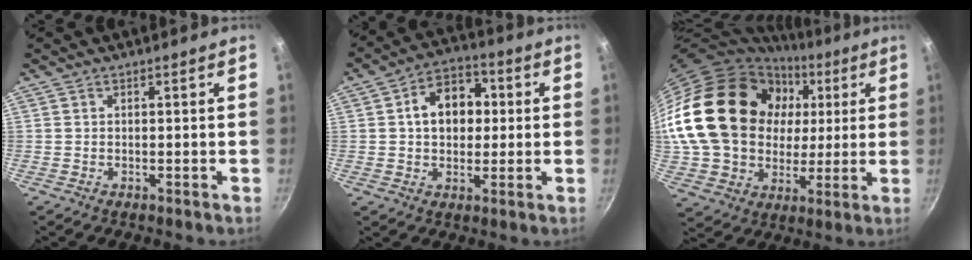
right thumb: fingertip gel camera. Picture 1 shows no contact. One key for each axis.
{"total": 10.9, "fx": 1.4, "fy": 8.0, "fz": 7.2, "tx": -0.070, "ty": 0.017, "tz": 0.009}
{"total": 27.8, "fx": 5.1, "fy": 21.8, "fz": 16.5, "tx": -0.285, "ty": 0.021, "tz": 0.106}